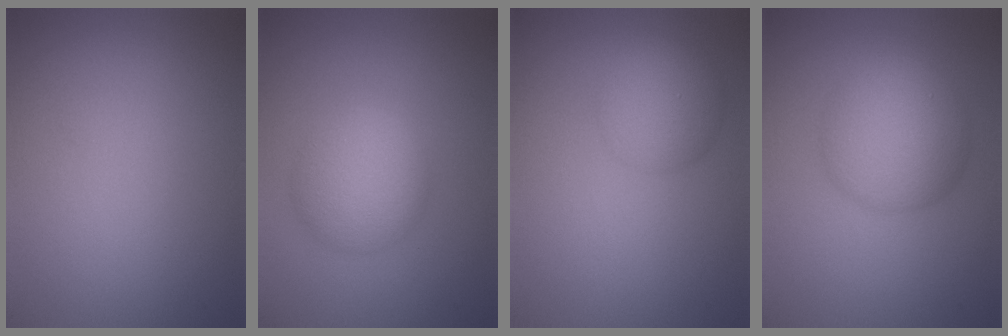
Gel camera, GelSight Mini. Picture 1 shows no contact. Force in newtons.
{"total": 4.7, "press": 4.7, "slide": 0.2}
{"total": 3.7, "press": 3.7, "slide": 0.1}
{"total": 6.5, "press": 6.5, "slide": 0.2}